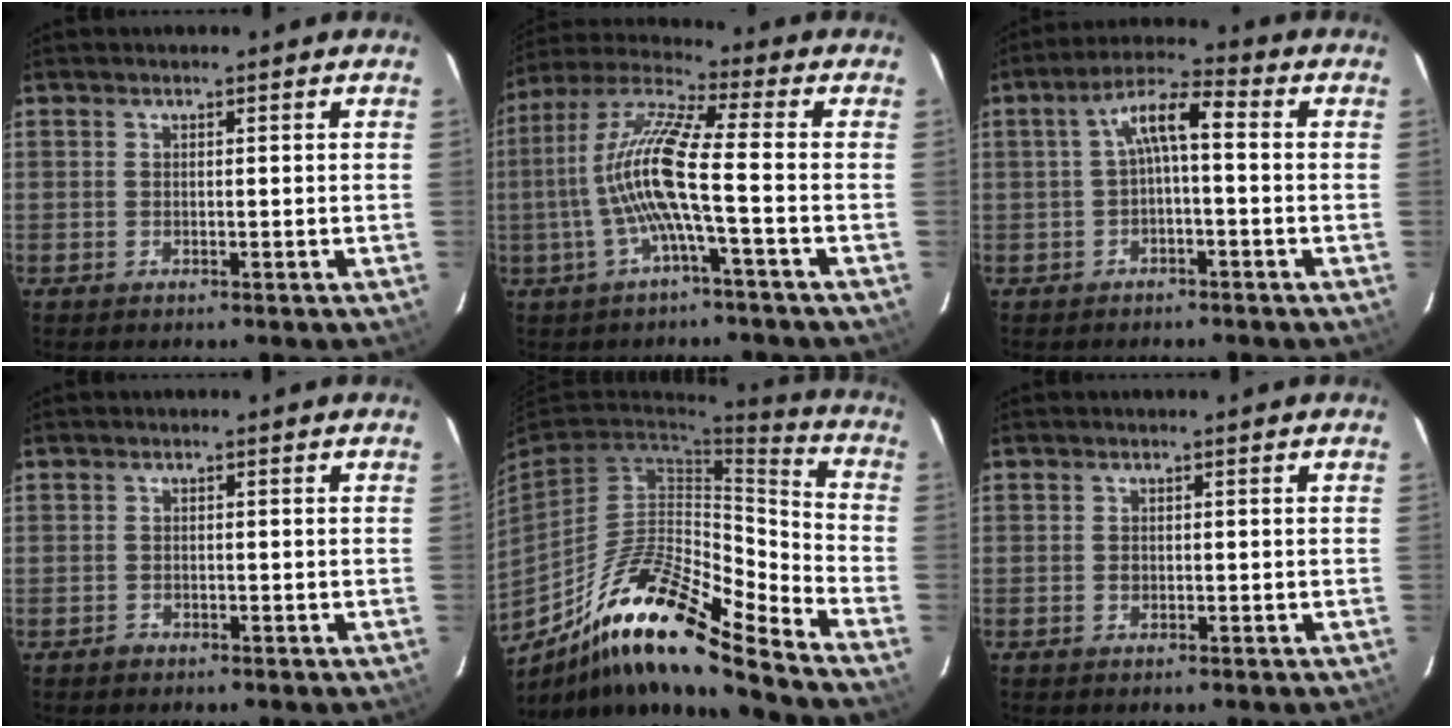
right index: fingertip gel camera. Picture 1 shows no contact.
{"total": 12.1, "force": [-2.4, 0.0, 11.9], "torque": [-0.233, 0.005, -0.045]}
{"total": 6.1, "force": [-0.6, 1.6, 5.9], "torque": [-0.121, 0.022, -0.011]}
{"total": 1.0, "force": [-0.8, 0.7, -0.1], "torque": [0.003, 0.005, -0.013]}
{"total": 19.9, "force": [-13.9, 3.1, 13.9], "torque": [-0.240, -0.007, -0.257]}
{"total": 0.7, "force": [-0.1, 0.6, 0.2], "torque": [-0.001, 0.001, -0.001]}